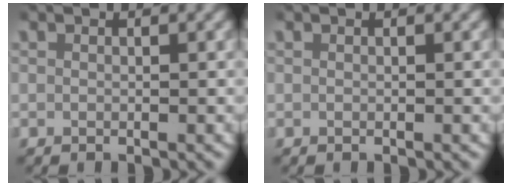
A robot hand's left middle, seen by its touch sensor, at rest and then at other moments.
{"total": 0.0}